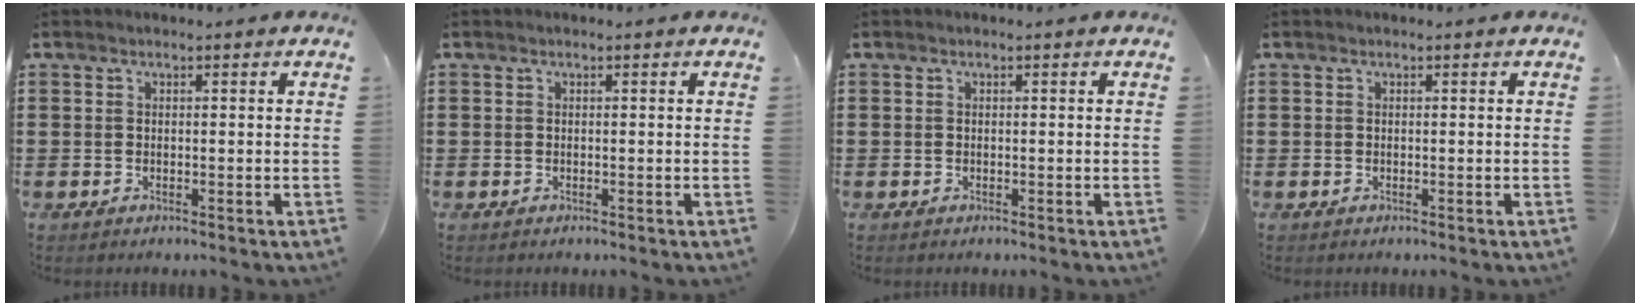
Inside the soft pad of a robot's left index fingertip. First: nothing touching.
{"total": 0.0}
{"total": 0.0}
{"total": 0.0}